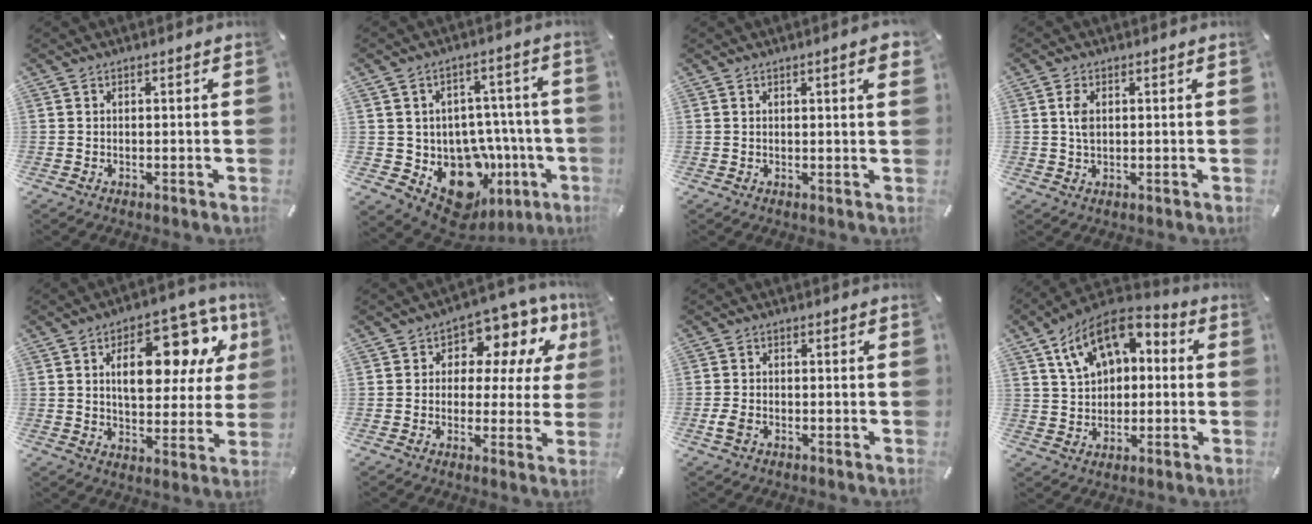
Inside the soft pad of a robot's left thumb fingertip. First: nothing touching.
{"total": 14.7, "force": [-5.8, 10.4, 8.5], "torque": [-0.133, 0.017, -0.081]}
{"total": 3.2, "force": [1.3, 0.7, 2.8], "torque": [-0.047, 0.000, 0.019]}
{"total": 3.1, "force": [0.7, 1.8, 2.5], "torque": [-0.055, 0.007, 0.011]}
{"total": 18.9, "force": [7.3, 10.3, 14.1], "torque": [-0.189, -0.030, 0.117]}
{"total": 10.5, "force": [4.4, 7.0, 6.4], "torque": [-0.086, -0.034, 0.078]}
{"total": 2.6, "force": [-1.1, 1.6, 1.8], "torque": [-0.043, 0.000, -0.021]}
{"total": 13.4, "force": [6.0, 9.4, 7.5], "torque": [-0.133, -0.010, 0.116]}